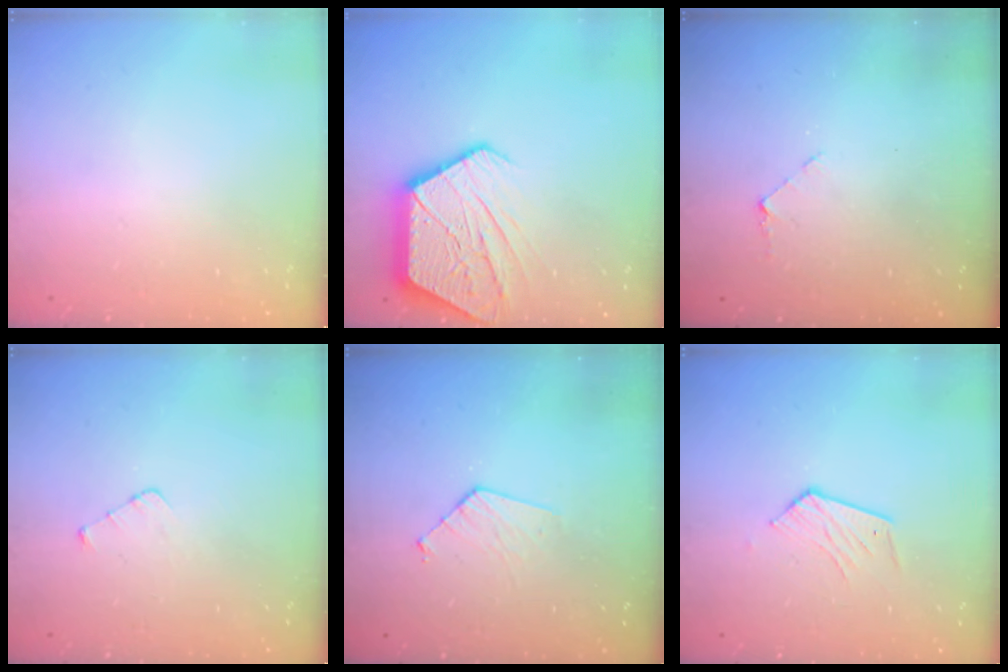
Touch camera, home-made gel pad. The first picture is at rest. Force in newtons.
{"total": 16.1, "press": 16.1, "slide": 1.2}
{"total": 3.6, "press": 3.6, "slide": 0.3}
{"total": 2.9, "press": 2.9, "slide": 0.3}
{"total": 5.8, "press": 5.8, "slide": 0.5}
{"total": 5.4, "press": 5.4, "slide": 0.3}